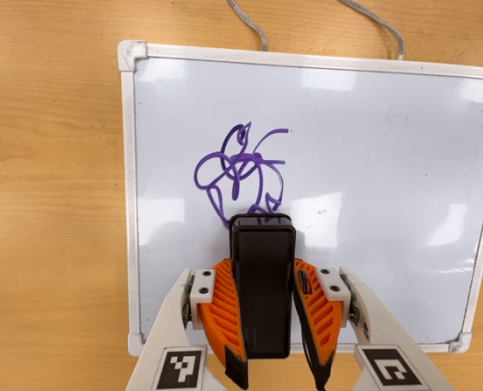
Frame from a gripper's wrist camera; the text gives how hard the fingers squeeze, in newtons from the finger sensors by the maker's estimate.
{"total": 8.7, "left": 6.8, "right": 10.6}